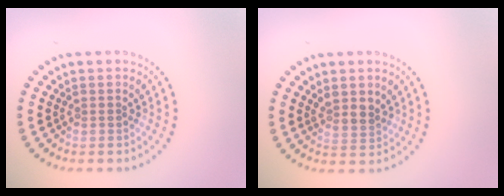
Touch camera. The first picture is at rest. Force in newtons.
{"total": 2.2, "press": 1.8, "slide": 1.2}